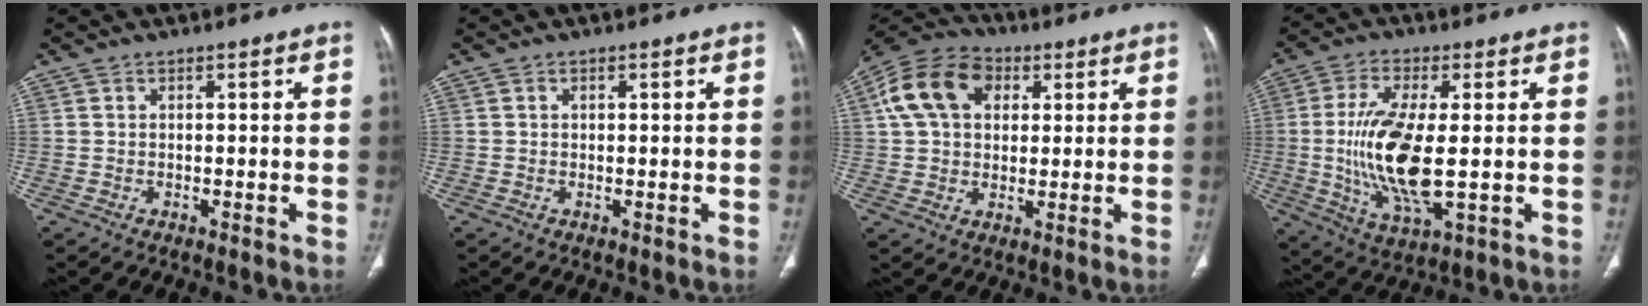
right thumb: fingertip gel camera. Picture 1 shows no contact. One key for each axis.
{"total": 0.5, "fx": 0.2, "fy": 0.4, "fz": 0.3, "tx": -0.005, "ty": 0.000, "tz": 0.003}
{"total": 14.2, "fx": 4.3, "fy": 10.2, "fz": 9.0, "tx": -0.158, "ty": 0.017, "tz": 0.068}
{"total": 12.5, "fx": -0.1, "fy": 4.6, "fz": 11.6, "tx": -0.240, "ty": -0.019, "tz": 0.006}